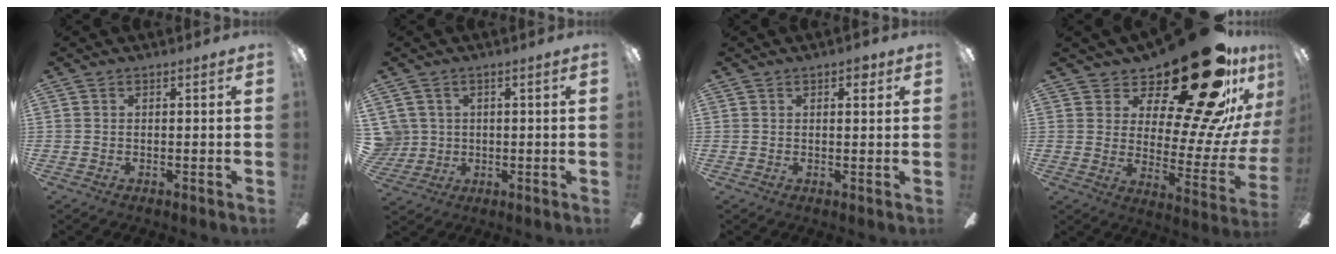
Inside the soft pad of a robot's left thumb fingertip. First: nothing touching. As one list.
[{"total": 5.1, "force": [1.4, 4.9, 0.4], "torque": [-0.032, 0.004, 0.027]}, {"total": 2.7, "force": [1.6, 1.0, 1.9], "torque": [-0.016, -0.005, 0.022]}, {"total": 29.8, "force": [20.5, 9.8, 19.3], "torque": [-0.264, -0.152, 0.348]}]